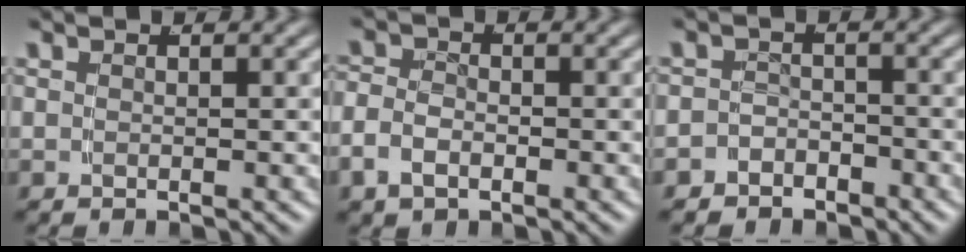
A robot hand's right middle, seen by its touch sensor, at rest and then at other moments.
{"total": 2.7, "force": [-1.2, 1.9, 1.5], "torque": [-0.043, -0.013, -0.017]}
{"total": 3.3, "force": [-2.7, 1.8, -0.1], "torque": [0.006, -0.013, -0.044]}